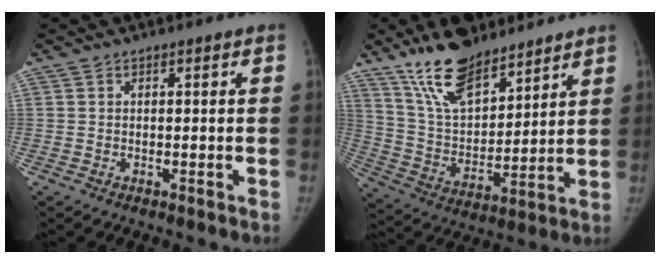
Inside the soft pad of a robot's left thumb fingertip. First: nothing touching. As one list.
[{"total": 17.2, "force": [12.8, 7.0, 9.1], "torque": [-0.125, -0.068, 0.241]}]